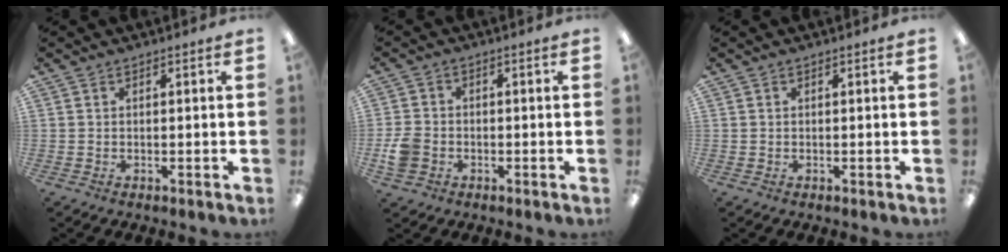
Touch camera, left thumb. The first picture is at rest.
{"total": 5.2, "force": [-1.8, 4.2, 2.4], "torque": [-0.036, 0.009, -0.030]}
{"total": 0.0}